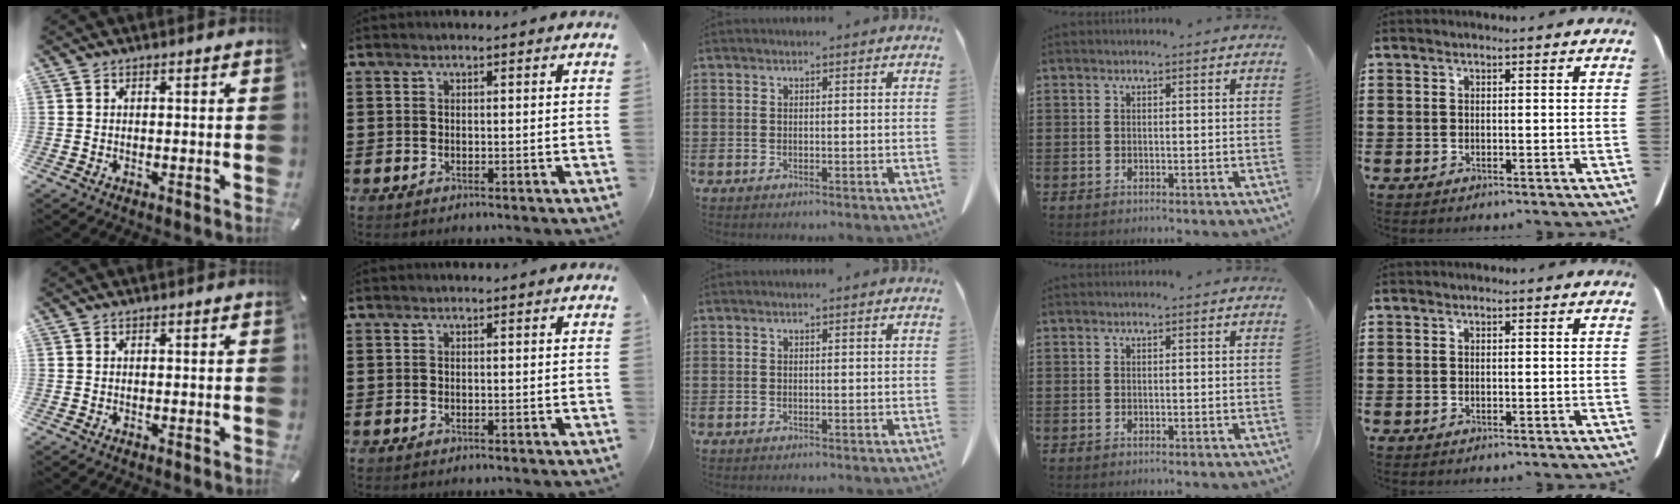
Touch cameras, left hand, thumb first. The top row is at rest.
{}